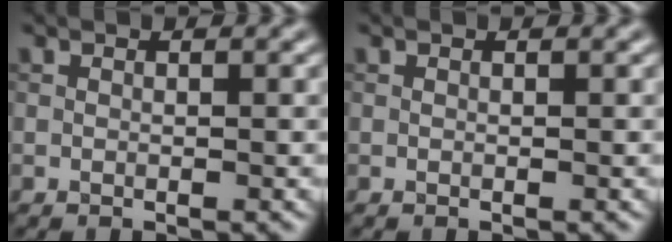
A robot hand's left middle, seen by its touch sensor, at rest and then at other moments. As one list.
[{"total": 0.0}]